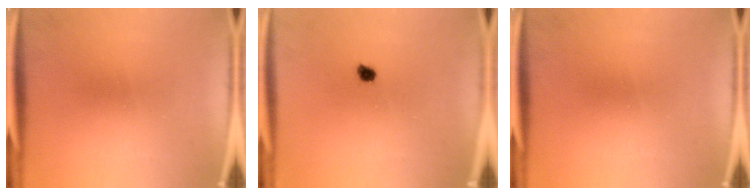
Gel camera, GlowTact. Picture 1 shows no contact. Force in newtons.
{"total": 1.8}
{"total": 0.0}